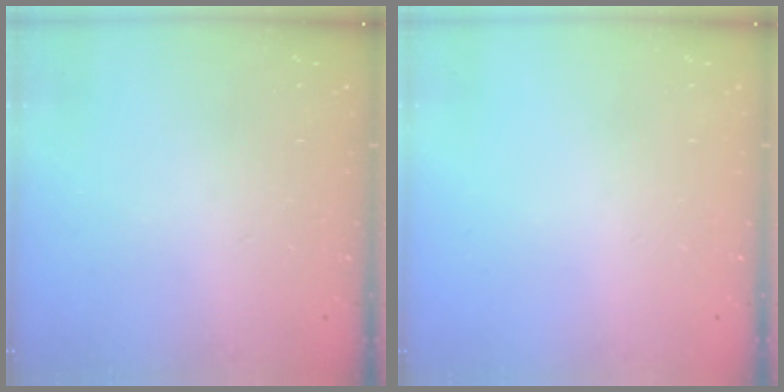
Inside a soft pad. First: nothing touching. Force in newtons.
{"total": 0.0}